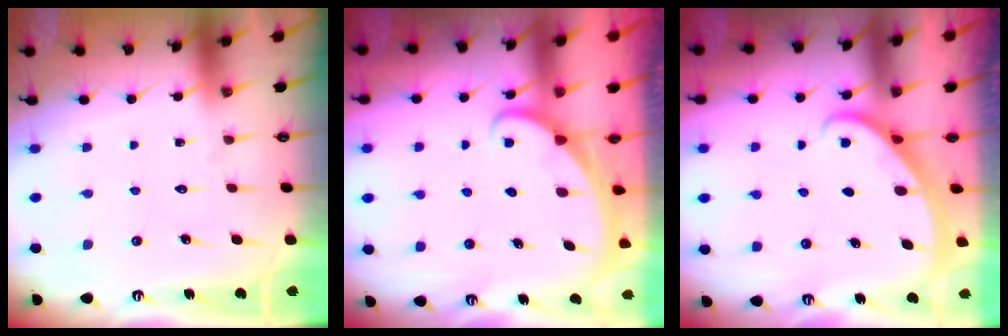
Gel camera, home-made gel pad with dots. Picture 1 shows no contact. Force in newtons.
{"total": 1.8, "press": 1.8, "slide": 0.1}
{"total": 2.0, "press": 2.0, "slide": 0.1}